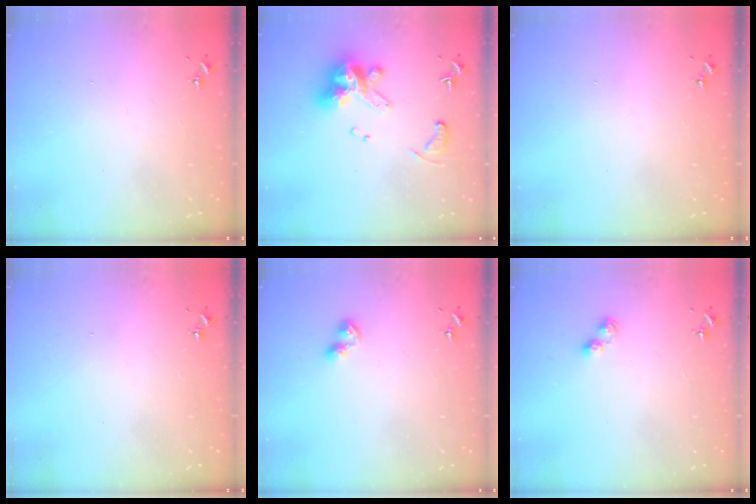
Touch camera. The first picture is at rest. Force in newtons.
{"total": 14.9, "press": 14.9, "slide": 1.3}
{"total": 0.0}
{"total": 0.0}
{"total": 4.5, "press": 4.4, "slide": 0.7}
{"total": 5.7, "press": 5.7, "slide": 0.7}